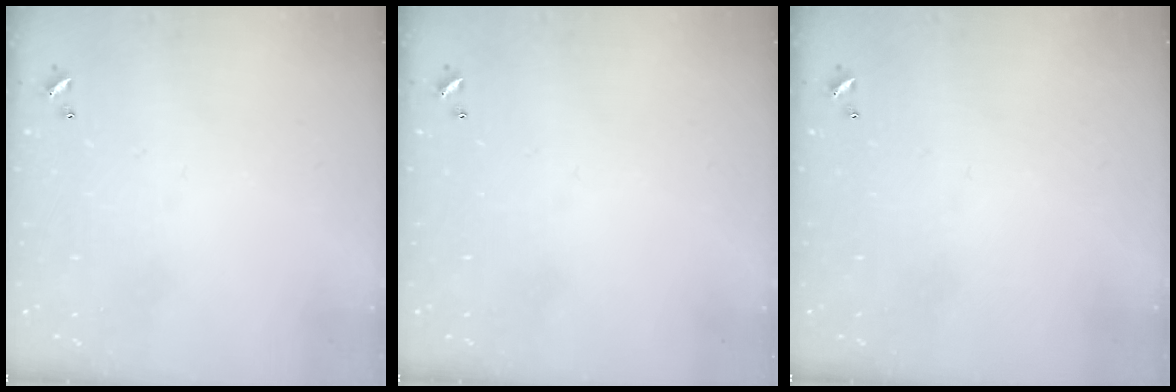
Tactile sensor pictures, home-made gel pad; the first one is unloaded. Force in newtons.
{"total": 0.0}
{"total": 0.0}